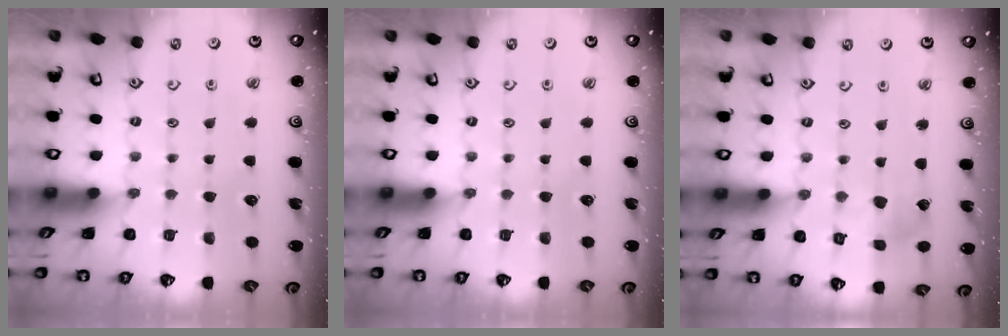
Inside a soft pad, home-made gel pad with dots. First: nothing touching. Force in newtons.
{"total": 0.0}
{"total": 2.5, "press": 2.5, "slide": 0.3}